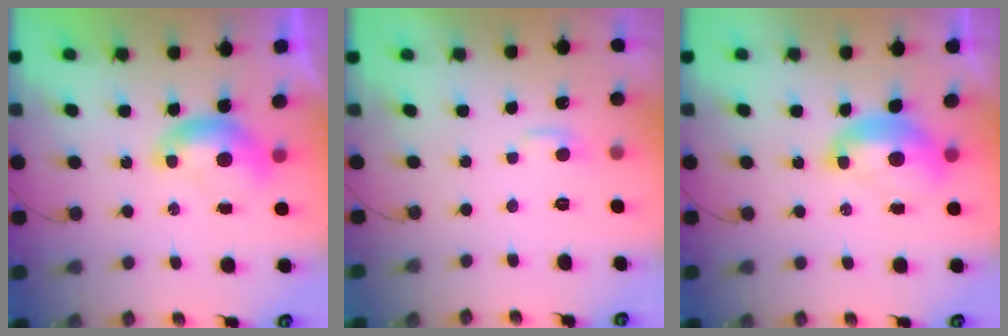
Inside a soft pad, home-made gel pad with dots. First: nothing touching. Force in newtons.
{"total": 2.8, "press": 2.8, "slide": 0.4}
{"total": 2.0, "press": 1.9, "slide": 0.7}